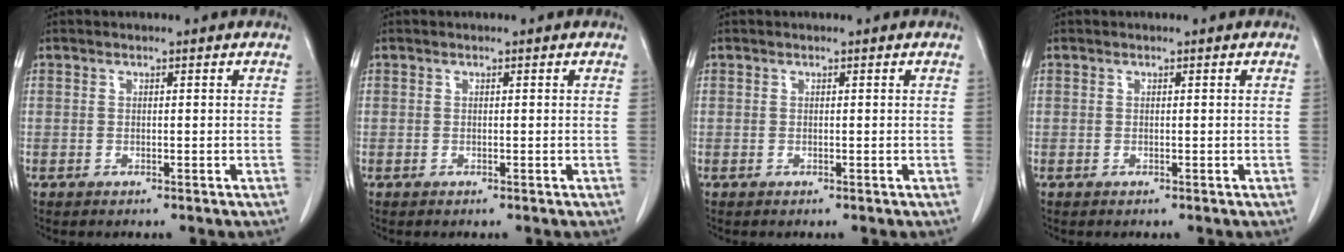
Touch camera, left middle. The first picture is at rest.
{"total": 0.0}
{"total": 0.0}
{"total": 0.0}